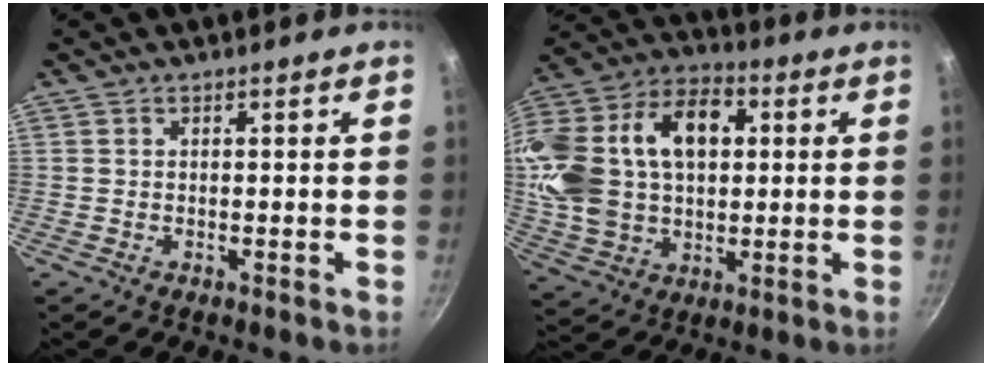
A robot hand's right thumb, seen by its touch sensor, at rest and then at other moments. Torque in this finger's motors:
{"motor_torque": [1.25, 3.76, 1.44, -0.23, 0.25]}